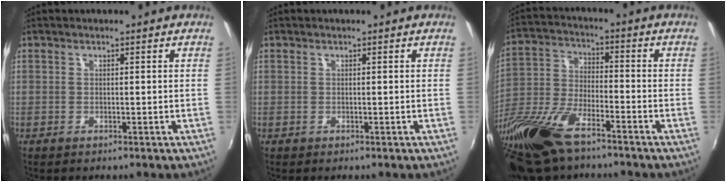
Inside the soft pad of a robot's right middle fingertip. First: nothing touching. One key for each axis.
{"total": 0.0}
{"total": 21.9, "fx": -15.3, "fy": 7.9, "fz": 13.5, "tx": -0.306, "ty": -0.042, "tz": -0.291}